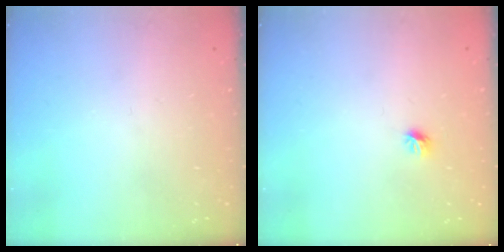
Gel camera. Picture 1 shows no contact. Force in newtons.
{"total": 4.6, "press": 4.5, "slide": 0.9}